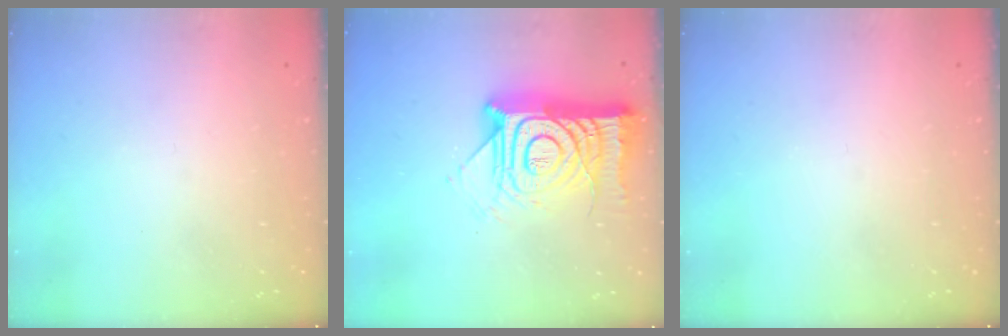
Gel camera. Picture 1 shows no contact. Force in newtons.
{"total": 18.3, "press": 18.2, "slide": 1.5}
{"total": 0.0}